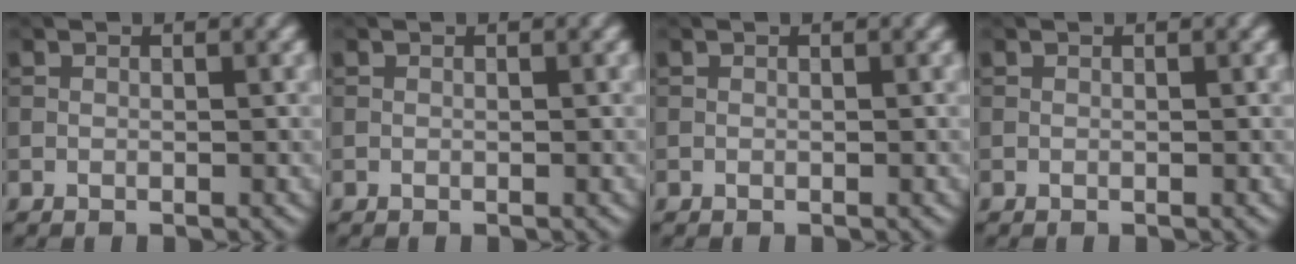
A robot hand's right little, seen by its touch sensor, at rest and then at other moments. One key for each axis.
{"total": 0.0}
{"total": 0.0}
{"total": 0.0}